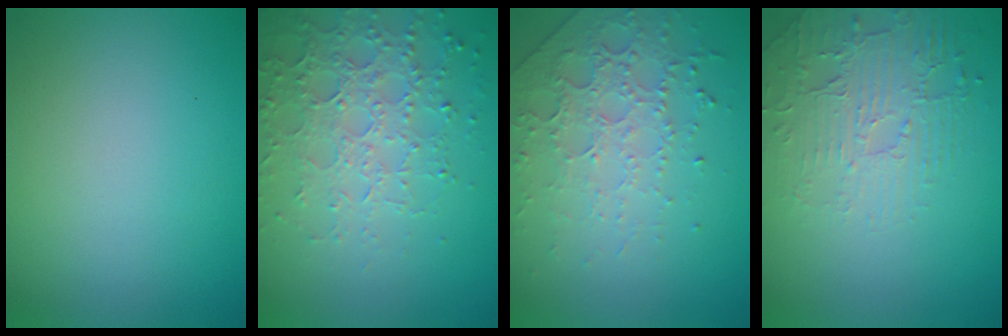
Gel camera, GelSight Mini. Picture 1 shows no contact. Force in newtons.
{"total": 4.3, "press": 4.2, "slide": 1.1}
{"total": 4.5, "press": 3.1, "slide": 3.2}
{"total": 2.6, "press": 2.1, "slide": 1.5}